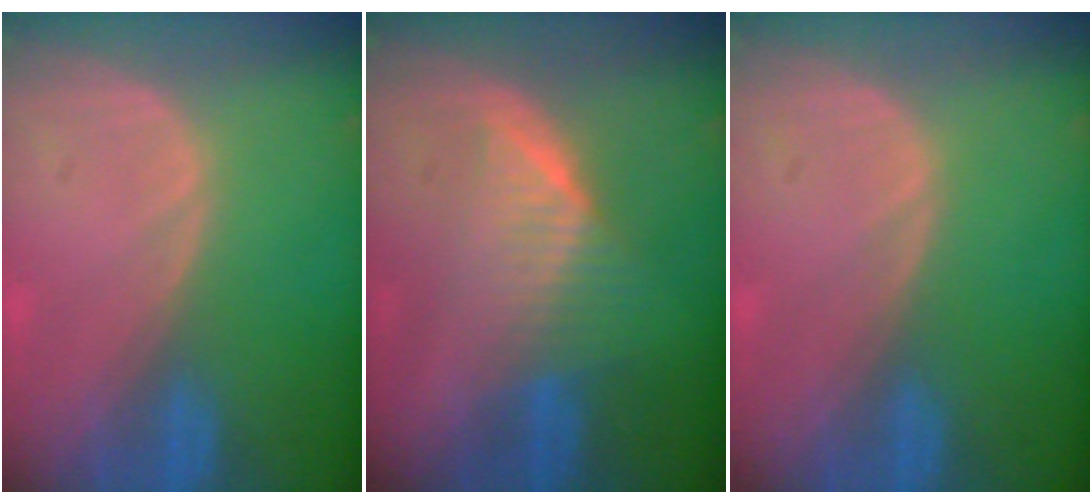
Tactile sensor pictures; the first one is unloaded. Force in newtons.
{"total": 6.5, "press": 5.8, "slide": 2.8}
{"total": 0.0}